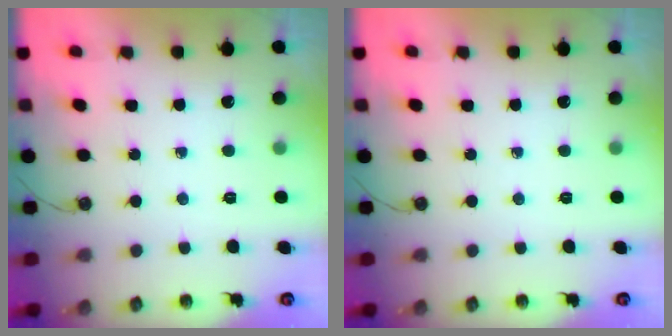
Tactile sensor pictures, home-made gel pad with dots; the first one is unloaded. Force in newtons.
{"total": 0.0}